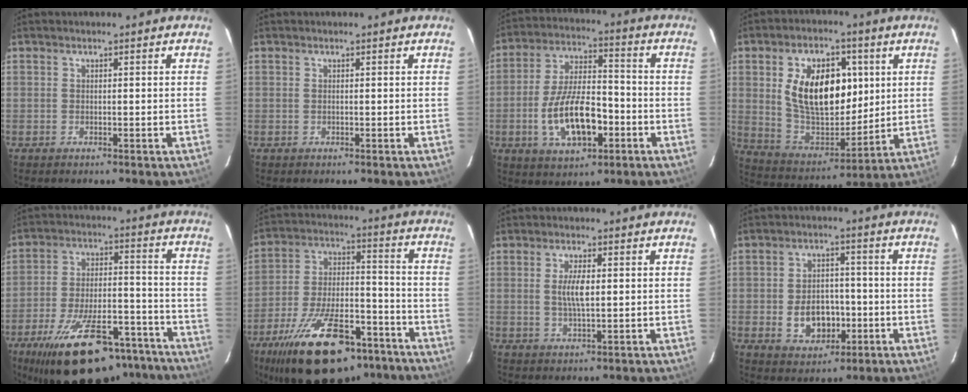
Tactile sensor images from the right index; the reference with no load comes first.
{"total": 0.0}
{"total": 13.6, "force": [-4.6, 6.2, 11.3], "torque": [-0.222, 0.005, -0.071]}
{"total": 18.1, "force": [4.4, 10.6, 14.0], "torque": [-0.258, 0.010, 0.091]}
{"total": 26.4, "force": [-19.7, 9.9, 14.5], "torque": [-0.250, -0.005, -0.279]}
{"total": 26.1, "force": [-17.2, 11.2, 16.1], "torque": [-0.293, -0.009, -0.257]}
{"total": 4.4, "force": [0.4, 1.4, 4.1], "torque": [-0.076, -0.001, 0.009]}
{"total": 9.1, "force": [-2.4, 6.6, 5.8], "torque": [-0.119, 0.008, -0.024]}